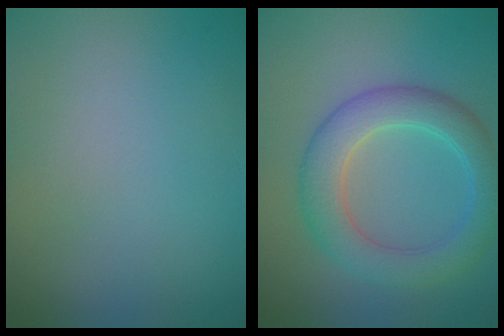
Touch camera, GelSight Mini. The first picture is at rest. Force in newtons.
{"total": 5.1, "press": 5.1, "slide": 0.1}